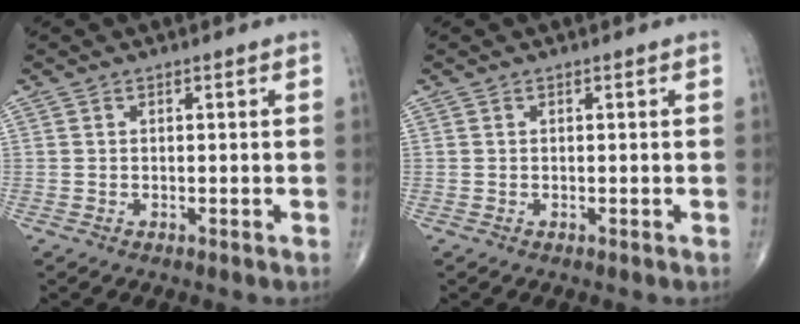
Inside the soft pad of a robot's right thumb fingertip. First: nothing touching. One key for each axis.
{"total": 0.0}